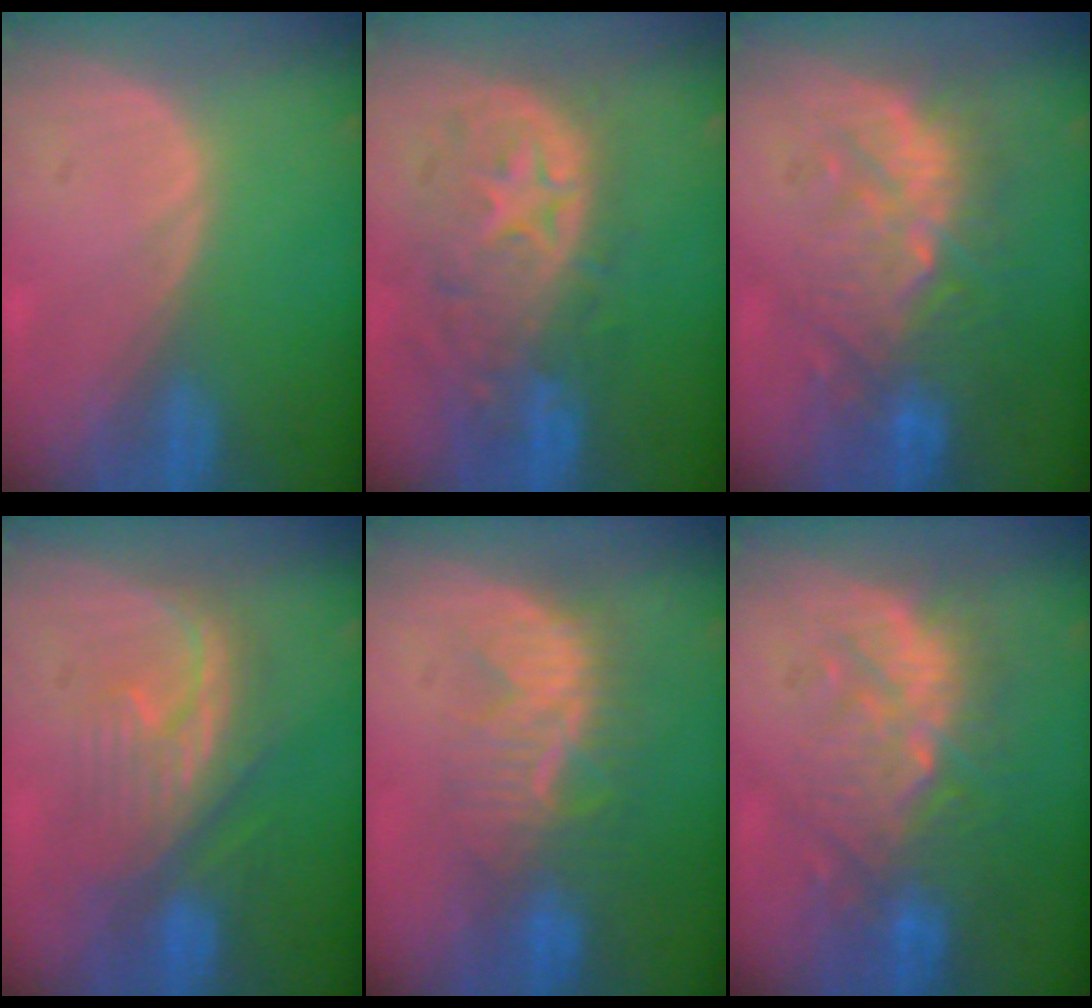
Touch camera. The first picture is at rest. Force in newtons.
{"total": 11.0, "press": 9.7, "slide": 5.1}
{"total": 9.9, "press": 9.5, "slide": 2.5}
{"total": 8.0, "press": 7.9, "slide": 1.2}
{"total": 8.3, "press": 7.9, "slide": 2.3}
{"total": 9.9, "press": 9.5, "slide": 2.5}